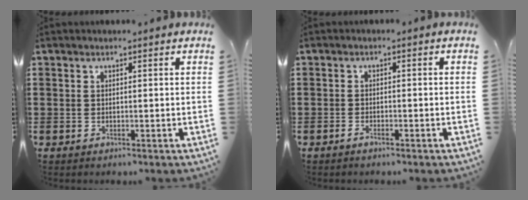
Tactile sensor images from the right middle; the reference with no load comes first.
{"total": 1.0, "force": [-0.7, 0.1, 0.7], "torque": [-0.016, -0.006, -0.011]}